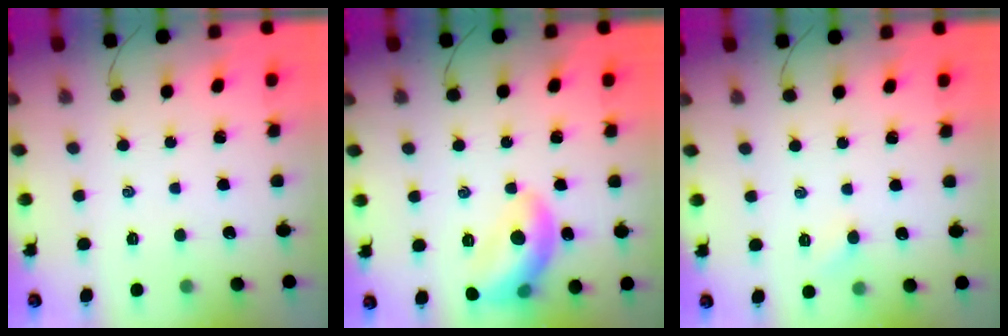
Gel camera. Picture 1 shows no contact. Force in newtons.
{"total": 13.0, "press": 13.0, "slide": 1.1}
{"total": 2.5, "press": 2.4, "slide": 0.7}